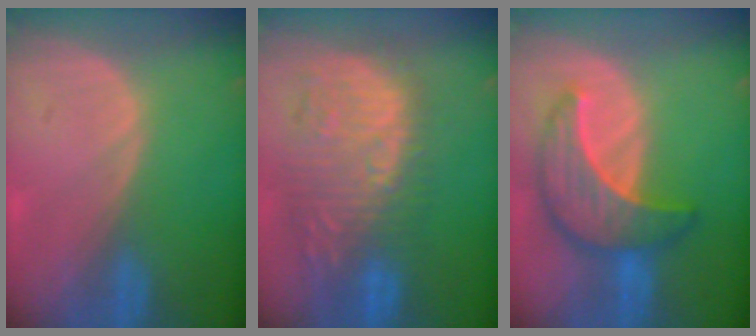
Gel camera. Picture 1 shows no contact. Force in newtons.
{"total": 11.8, "press": 11.1, "slide": 4.0}
{"total": 8.8, "press": 8.8, "slide": 0.6}